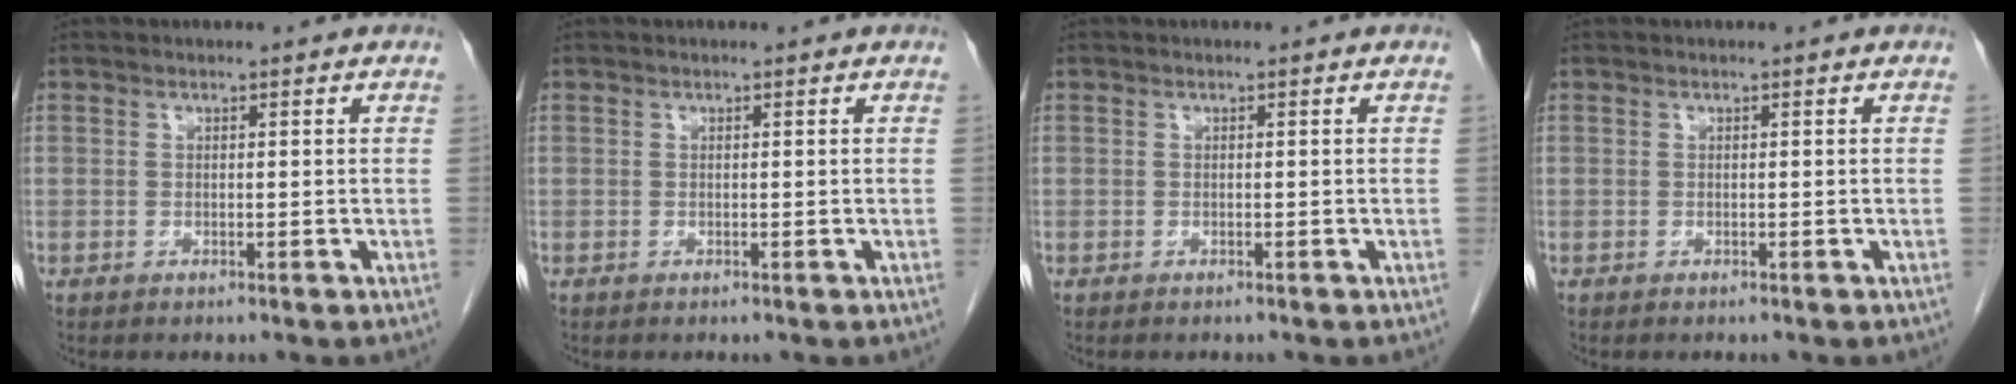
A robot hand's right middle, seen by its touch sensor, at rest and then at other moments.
{"total": 0.0}
{"total": 0.0}
{"total": 0.0}